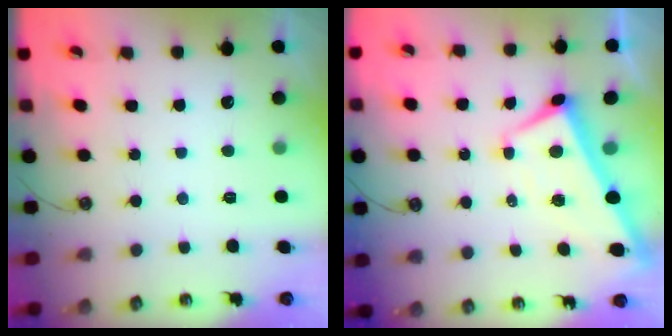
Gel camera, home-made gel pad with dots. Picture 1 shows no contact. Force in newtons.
{"total": 3.8, "press": 3.7, "slide": 0.8}